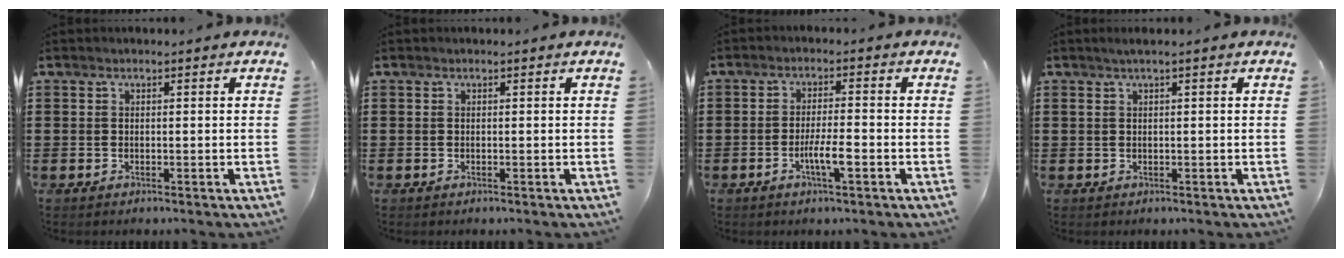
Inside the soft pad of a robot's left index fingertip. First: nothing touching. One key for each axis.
{"total": 0.0}
{"total": 4.4, "fx": -1.7, "fy": 0.8, "fz": 4.0, "tx": -0.074, "ty": 0.001, "tz": -0.032}
{"total": 1.2, "fx": 0.3, "fy": 0.0, "fz": 1.1, "tx": -0.019, "ty": -0.002, "tz": 0.006}